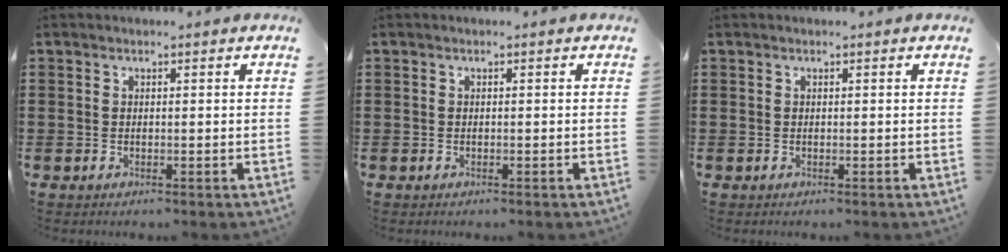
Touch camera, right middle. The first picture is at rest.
{"total": 0.0}
{"total": 0.0}